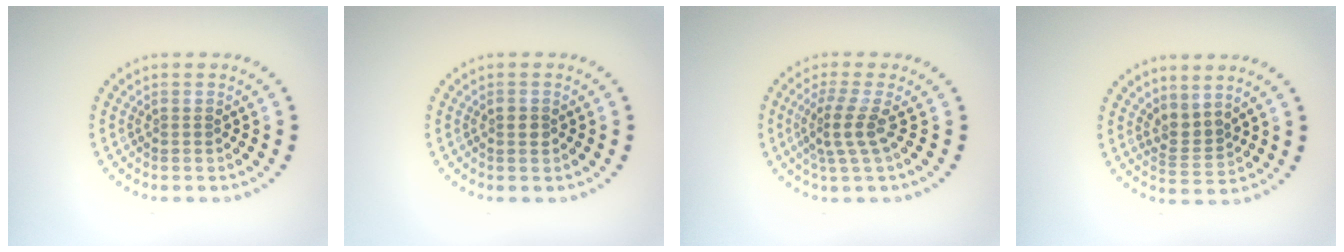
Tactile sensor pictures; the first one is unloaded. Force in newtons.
{"total": 1.0, "press": 1.0, "slide": 0.1}
{"total": 2.9, "press": 2.1, "slide": 2.0}
{"total": 2.3, "press": 1.4, "slide": 1.8}